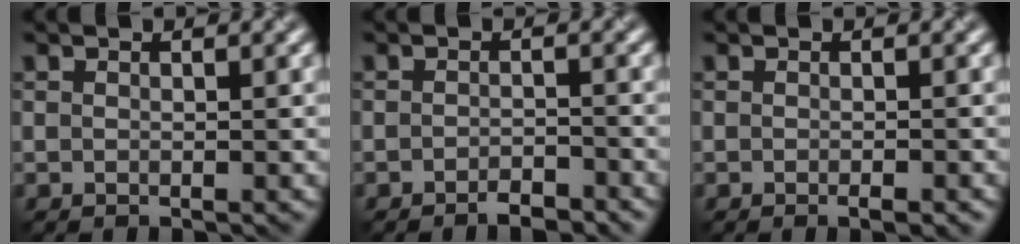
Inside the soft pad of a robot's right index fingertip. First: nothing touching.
{"total": 1.8, "force": [-1.4, 0.4, 1.0], "torque": [-0.012, 0.001, -0.024]}
{"total": 1.3, "force": [-0.7, 0.2, 1.0], "torque": [-0.013, -0.005, -0.009]}